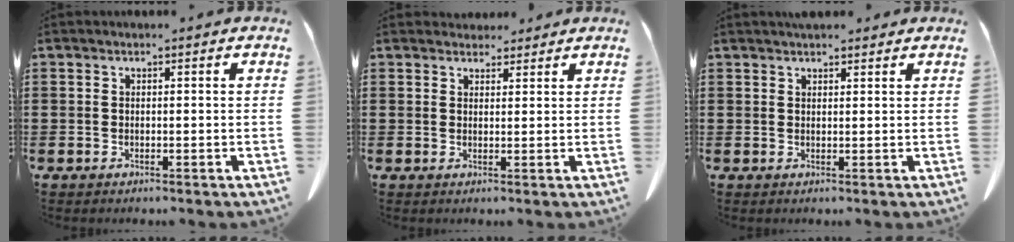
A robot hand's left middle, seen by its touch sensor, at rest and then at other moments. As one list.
[{"total": 2.5, "force": [2.3, 0.9, 0.3], "torque": [-0.003, -0.005, 0.044]}, {"total": 1.7, "force": [1.6, 0.4, 0.5], "torque": [-0.013, 0.000, 0.031]}]